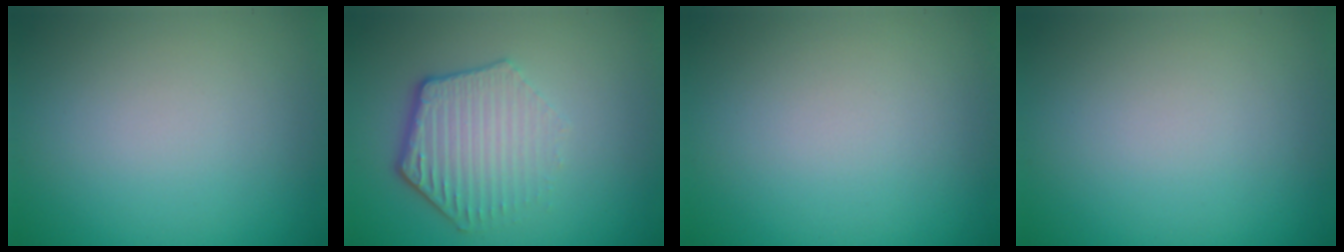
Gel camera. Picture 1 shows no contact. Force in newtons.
{"total": 4.3, "press": 3.3, "slide": 2.8}
{"total": 0.0}
{"total": 0.0}